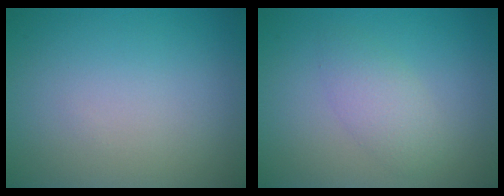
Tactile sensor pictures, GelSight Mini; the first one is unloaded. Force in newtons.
{"total": 2.4, "press": 2.4, "slide": 0.1}